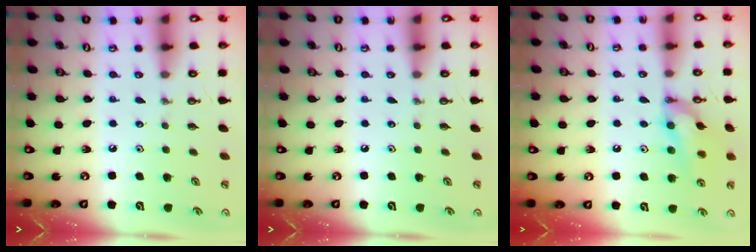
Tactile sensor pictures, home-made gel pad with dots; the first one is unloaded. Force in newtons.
{"total": 0.0}
{"total": 13.9, "press": 13.5, "slide": 3.3}